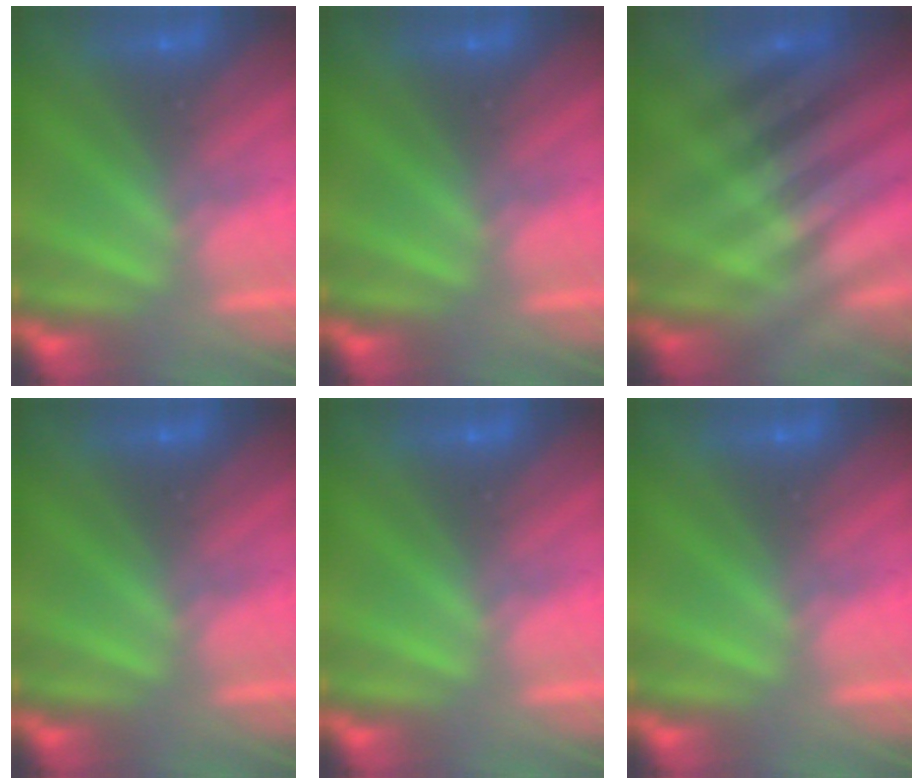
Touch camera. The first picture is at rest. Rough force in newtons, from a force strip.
{"total": 0.0}
{"total": 2.6}
{"total": 0.0}
{"total": 0.0}
{"total": 0.0}